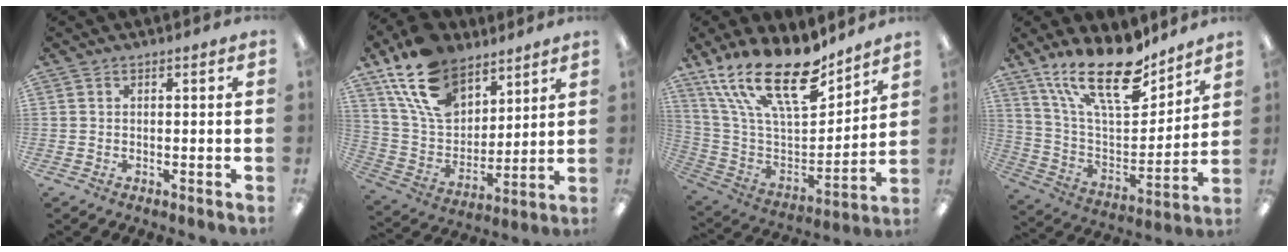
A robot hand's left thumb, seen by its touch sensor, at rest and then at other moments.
{"total": 18.8, "force": [12.1, 11.1, 9.1], "torque": [-0.177, -0.054, 0.227]}
{"total": 23.2, "force": [15.9, 8.8, 14.3], "torque": [-0.279, -0.105, 0.282]}
{"total": 22.2, "force": [15.8, 8.5, 13.1], "torque": [-0.245, -0.095, 0.277]}